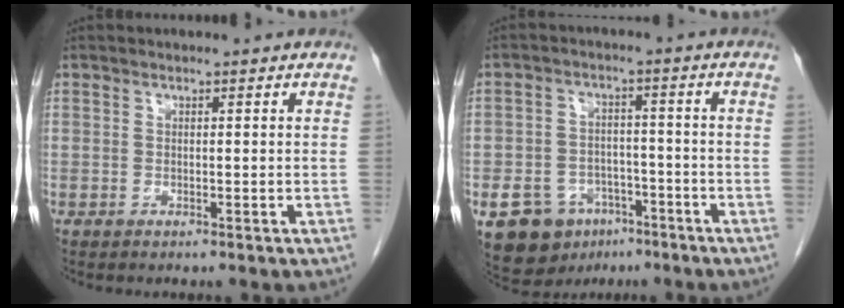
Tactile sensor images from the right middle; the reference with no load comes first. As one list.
[{"total": 9.8, "force": [-5.4, 7.2, 3.9], "torque": [-0.072, 0.013, -0.077]}]